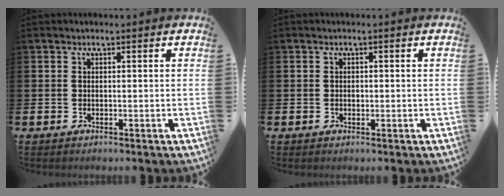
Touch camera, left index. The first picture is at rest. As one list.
[{"total": 0.6, "force": [0.0, 0.5, 0.2], "torque": [0.004, 0.000, -0.003]}]